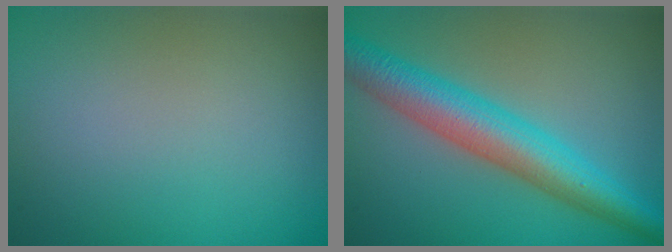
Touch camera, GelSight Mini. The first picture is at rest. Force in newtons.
{"total": 6.9, "press": 6.9, "slide": 0.1}